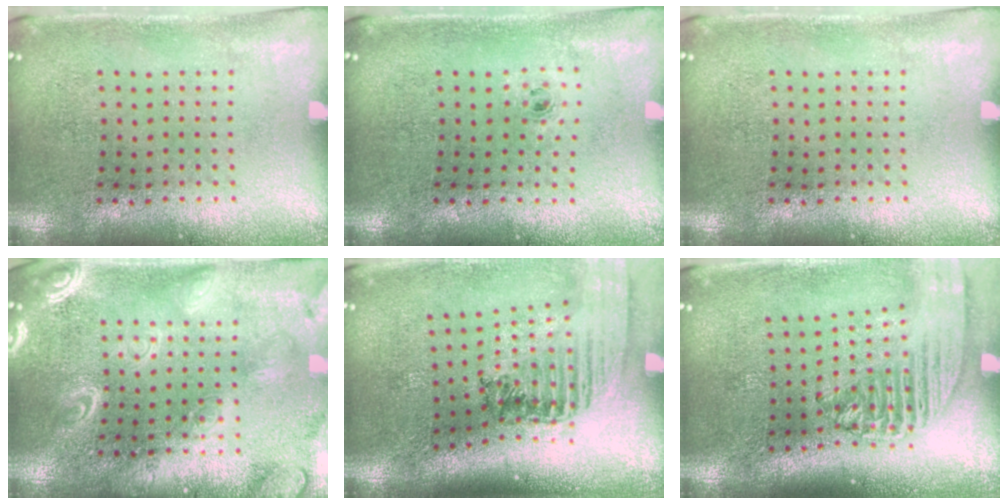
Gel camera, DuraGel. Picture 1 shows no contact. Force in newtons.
{"total": 0.7, "press": 0.3, "slide": 0.6}
{"total": 0.0}
{"total": 3.4, "press": 3.4, "slide": 0.4}
{"total": 1.5, "press": 1.4, "slide": 0.4}
{"total": 2.2, "press": 1.7, "slide": 1.4}